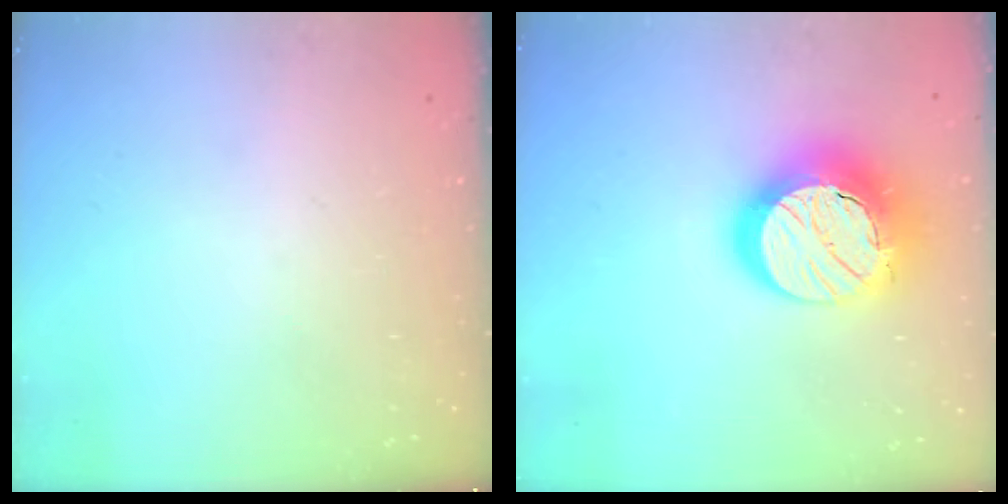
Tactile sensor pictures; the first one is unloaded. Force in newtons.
{"total": 20.3, "press": 20.2, "slide": 1.6}